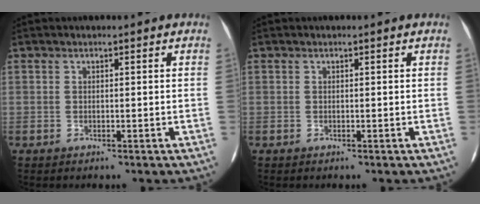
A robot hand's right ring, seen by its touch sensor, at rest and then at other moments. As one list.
[{"total": 0.0}]